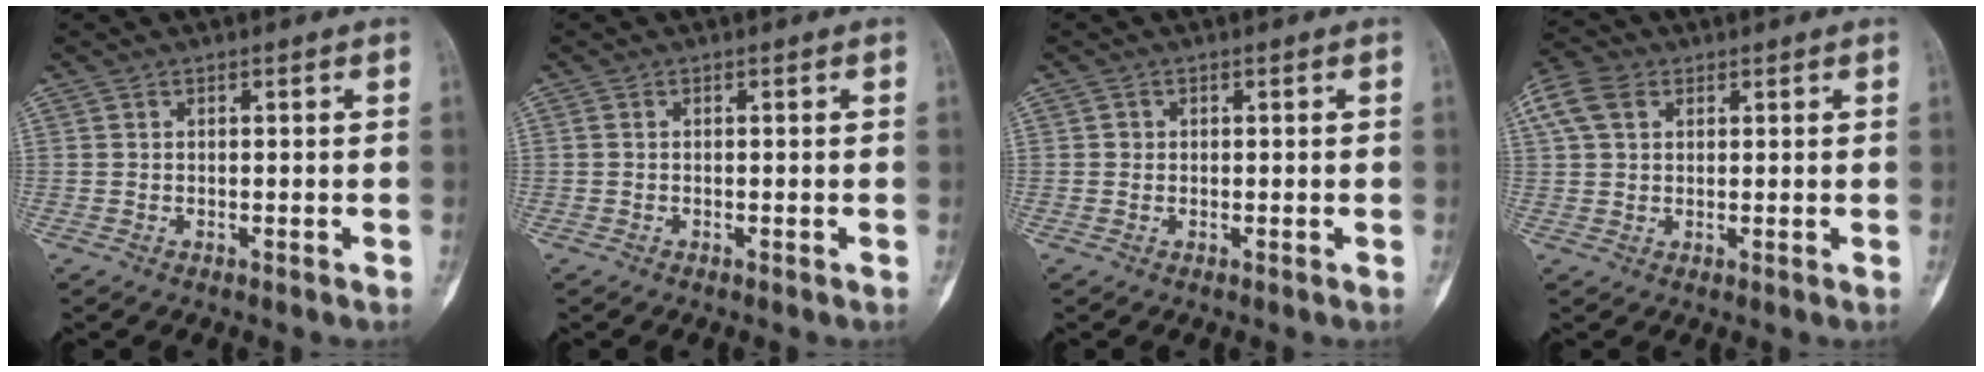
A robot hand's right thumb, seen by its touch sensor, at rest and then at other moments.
{"total": 0.0}
{"total": 0.7, "force": [0.0, 0.7, 0.1], "torque": [0.004, 0.003, 0.001]}
{"total": 7.6, "force": [3.1, 5.3, 4.5], "torque": [-0.093, 0.017, 0.059]}